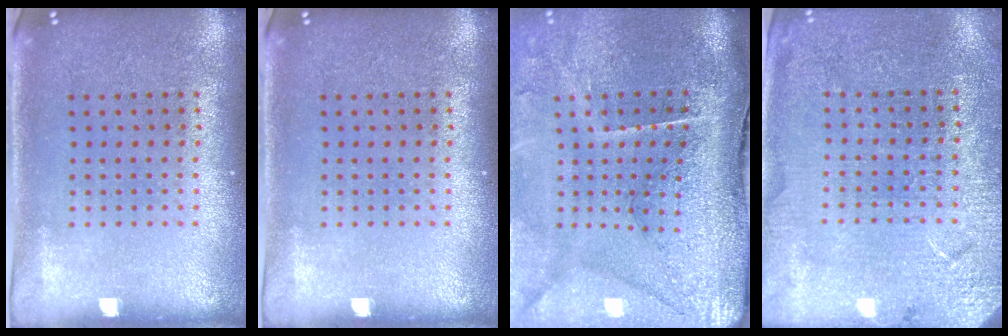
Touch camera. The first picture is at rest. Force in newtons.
{"total": 0.0}
{"total": 4.8, "press": 3.8, "slide": 3.0}
{"total": 2.9, "press": 2.9, "slide": 0.3}